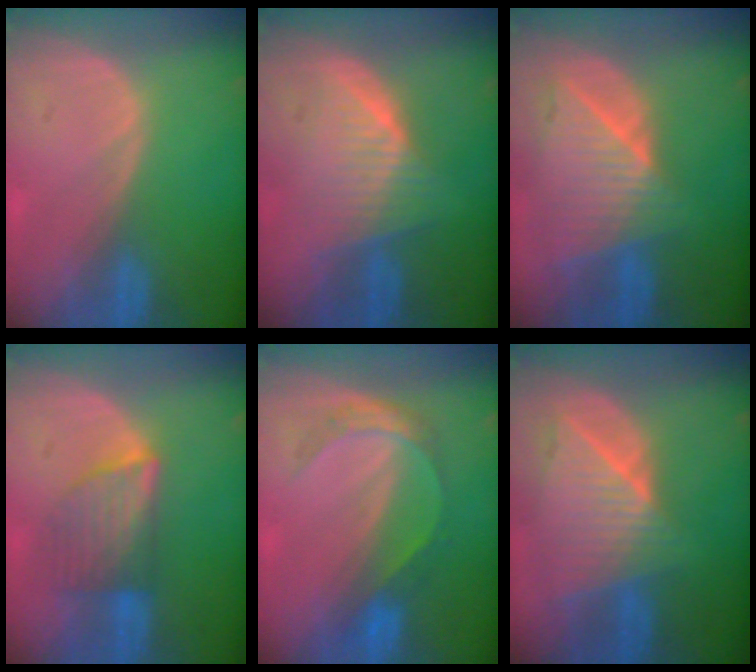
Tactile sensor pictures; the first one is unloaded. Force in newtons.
{"total": 6.5, "press": 6.2, "slide": 1.8}
{"total": 9.1, "press": 8.1, "slide": 4.0}
{"total": 6.3, "press": 6.3, "slide": 0.4}
{"total": 4.8, "press": 4.7, "slide": 1.0}
{"total": 9.2, "press": 8.3, "slide": 4.0}